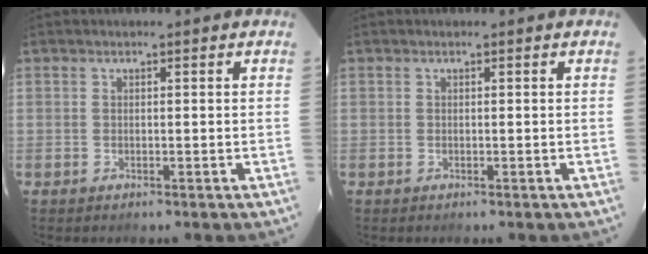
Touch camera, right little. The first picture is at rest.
{"total": 0.0}